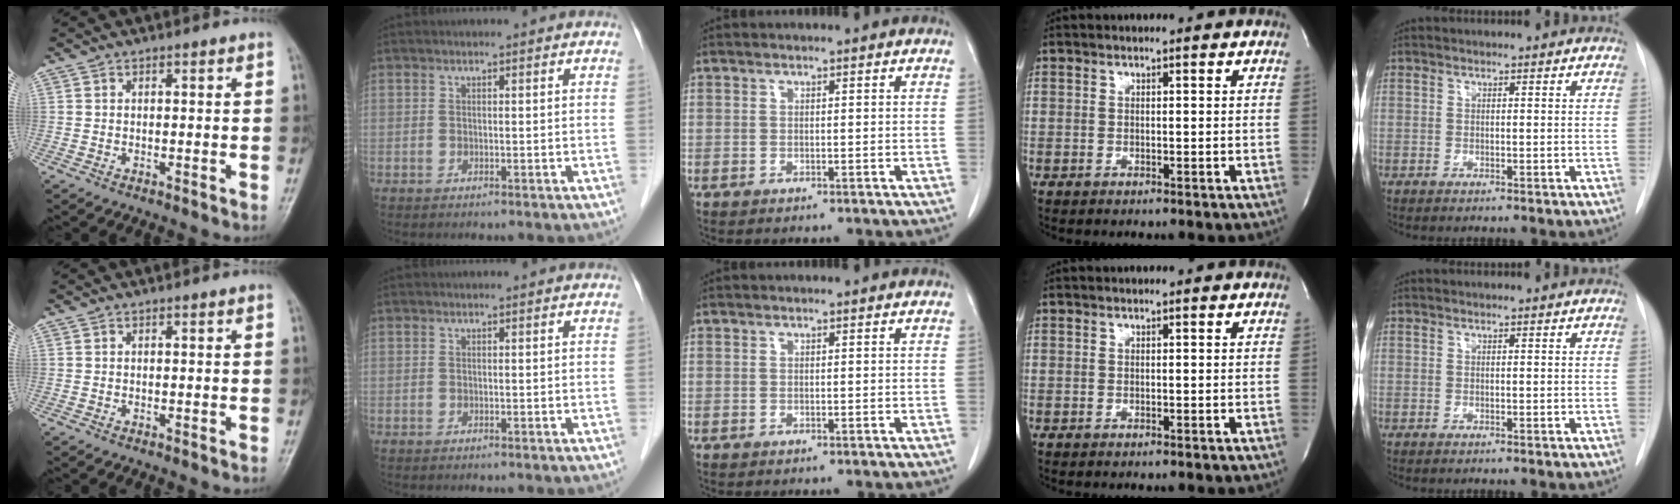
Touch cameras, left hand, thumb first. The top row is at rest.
{}